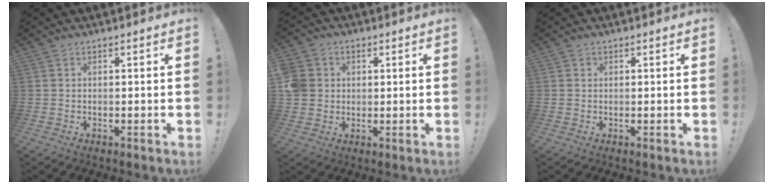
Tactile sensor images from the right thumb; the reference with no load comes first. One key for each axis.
{"total": 6.5, "fx": 1.0, "fy": 6.1, "fz": 2.2, "tx": -0.049, "ty": 0.003, "tz": 0.021}
{"total": 0.7, "fx": 0.4, "fy": 0.6, "fz": 0.0, "tx": 0.005, "ty": -0.001, "tz": 0.006}